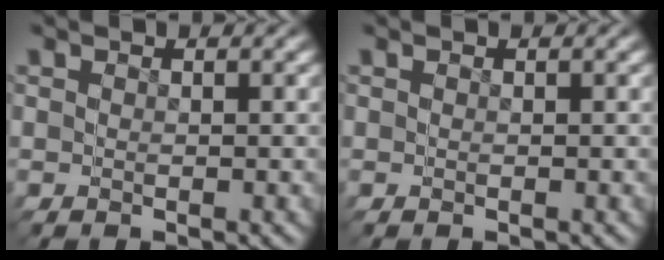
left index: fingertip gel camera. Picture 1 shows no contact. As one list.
[{"total": 0.0}]